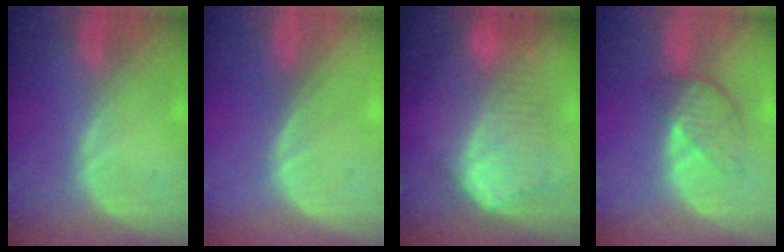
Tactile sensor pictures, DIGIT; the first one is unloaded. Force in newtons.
{"total": 0.0}
{"total": 9.5, "press": 9.5, "slide": 0.7}
{"total": 4.7, "press": 4.2, "slide": 2.1}